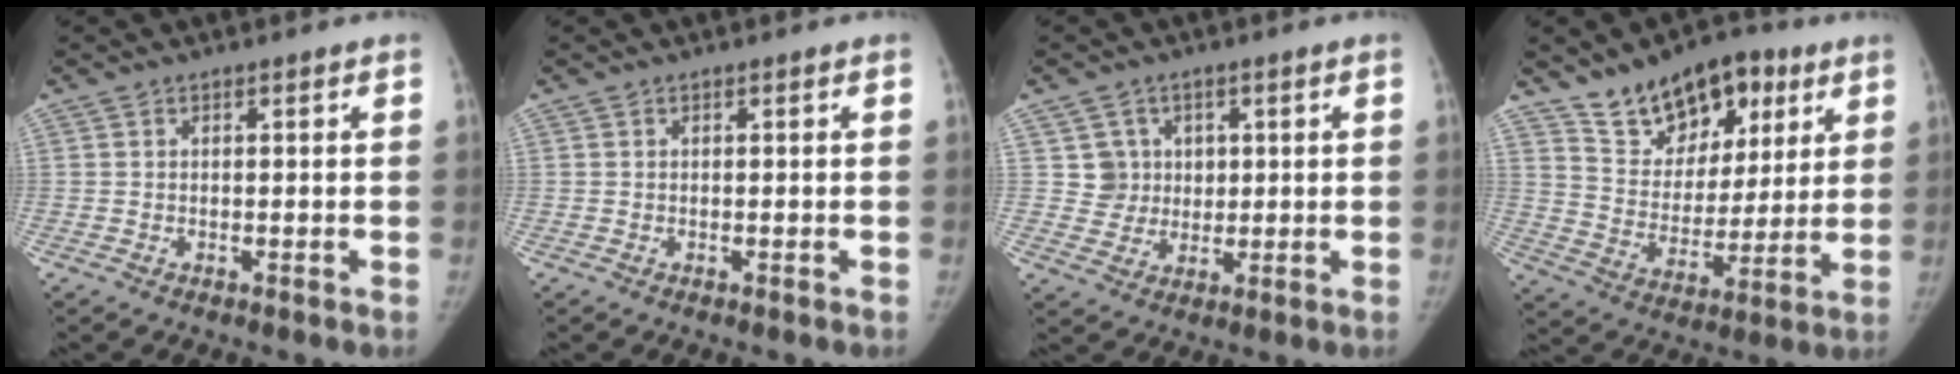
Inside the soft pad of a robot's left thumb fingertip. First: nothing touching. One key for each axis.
{"total": 0.0}
{"total": 5.5, "fx": 1.6, "fy": 5.2, "fz": 0.4, "tx": 0.028, "ty": -0.004, "tz": 0.030}
{"total": 17.1, "fx": 10.5, "fy": 10.4, "fz": 8.5, "tx": -0.083, "ty": -0.042, "tz": 0.180}